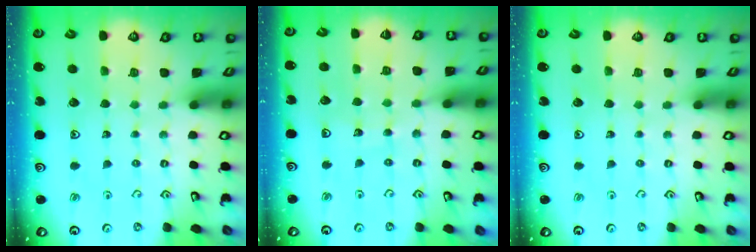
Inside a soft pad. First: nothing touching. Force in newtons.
{"total": 9.1, "press": 8.8, "slide": 2.1}
{"total": 0.0}